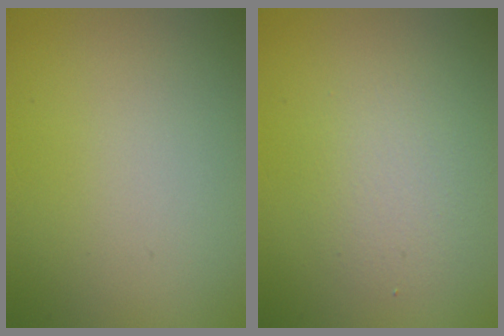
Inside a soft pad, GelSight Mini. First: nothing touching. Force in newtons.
{"total": 2.9, "press": 2.9, "slide": 0.3}